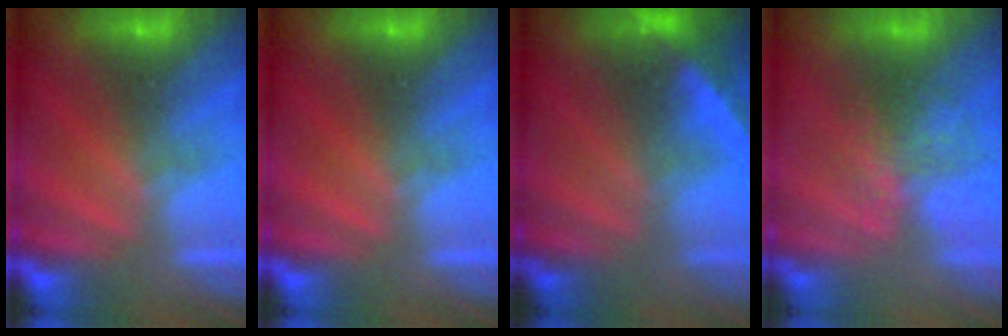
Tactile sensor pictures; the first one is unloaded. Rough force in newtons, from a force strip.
{"total": 0.0}
{"total": 2.2}
{"total": 3.3}